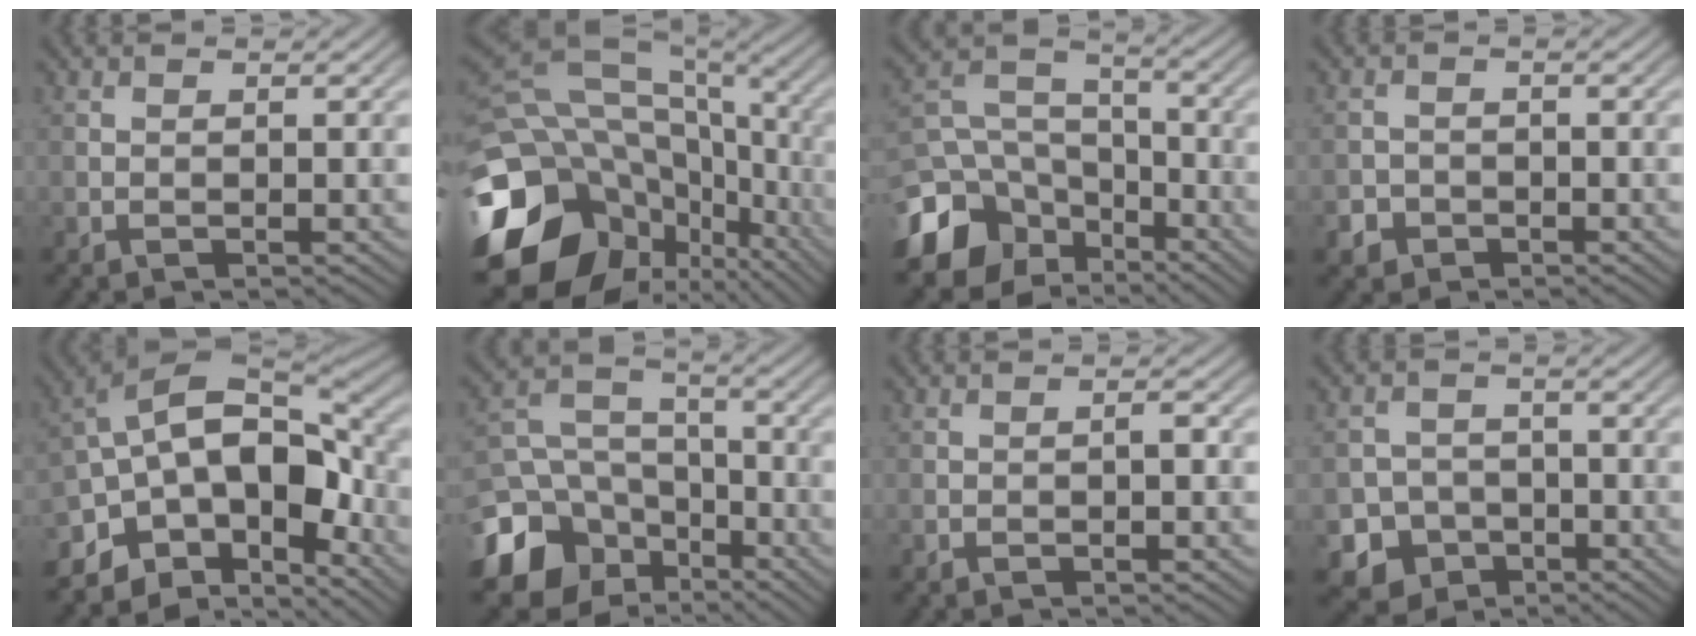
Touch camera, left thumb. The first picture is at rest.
{"total": 18.8, "force": [-5.0, 14.7, 10.5], "torque": [-0.255, -0.022, -0.075]}
{"total": 12.4, "force": [-7.0, 8.5, 5.7], "torque": [-0.158, -0.026, -0.126]}
{"total": 2.4, "force": [-1.5, 1.8, 0.5], "torque": [-0.006, -0.001, -0.031]}
{"total": 14.6, "force": [-3.7, 8.8, 11.0], "torque": [-0.213, -0.008, -0.065]}
{"total": 13.4, "force": [-7.1, 9.9, 5.7], "torque": [-0.172, -0.029, -0.114]}
{"total": 1.0, "force": [-0.4, 0.2, 0.9], "torque": [-0.015, 0.004, -0.007]}
{"total": 6.6, "force": [-3.3, 5.6, 1.5], "torque": [-0.019, -0.012, -0.078]}